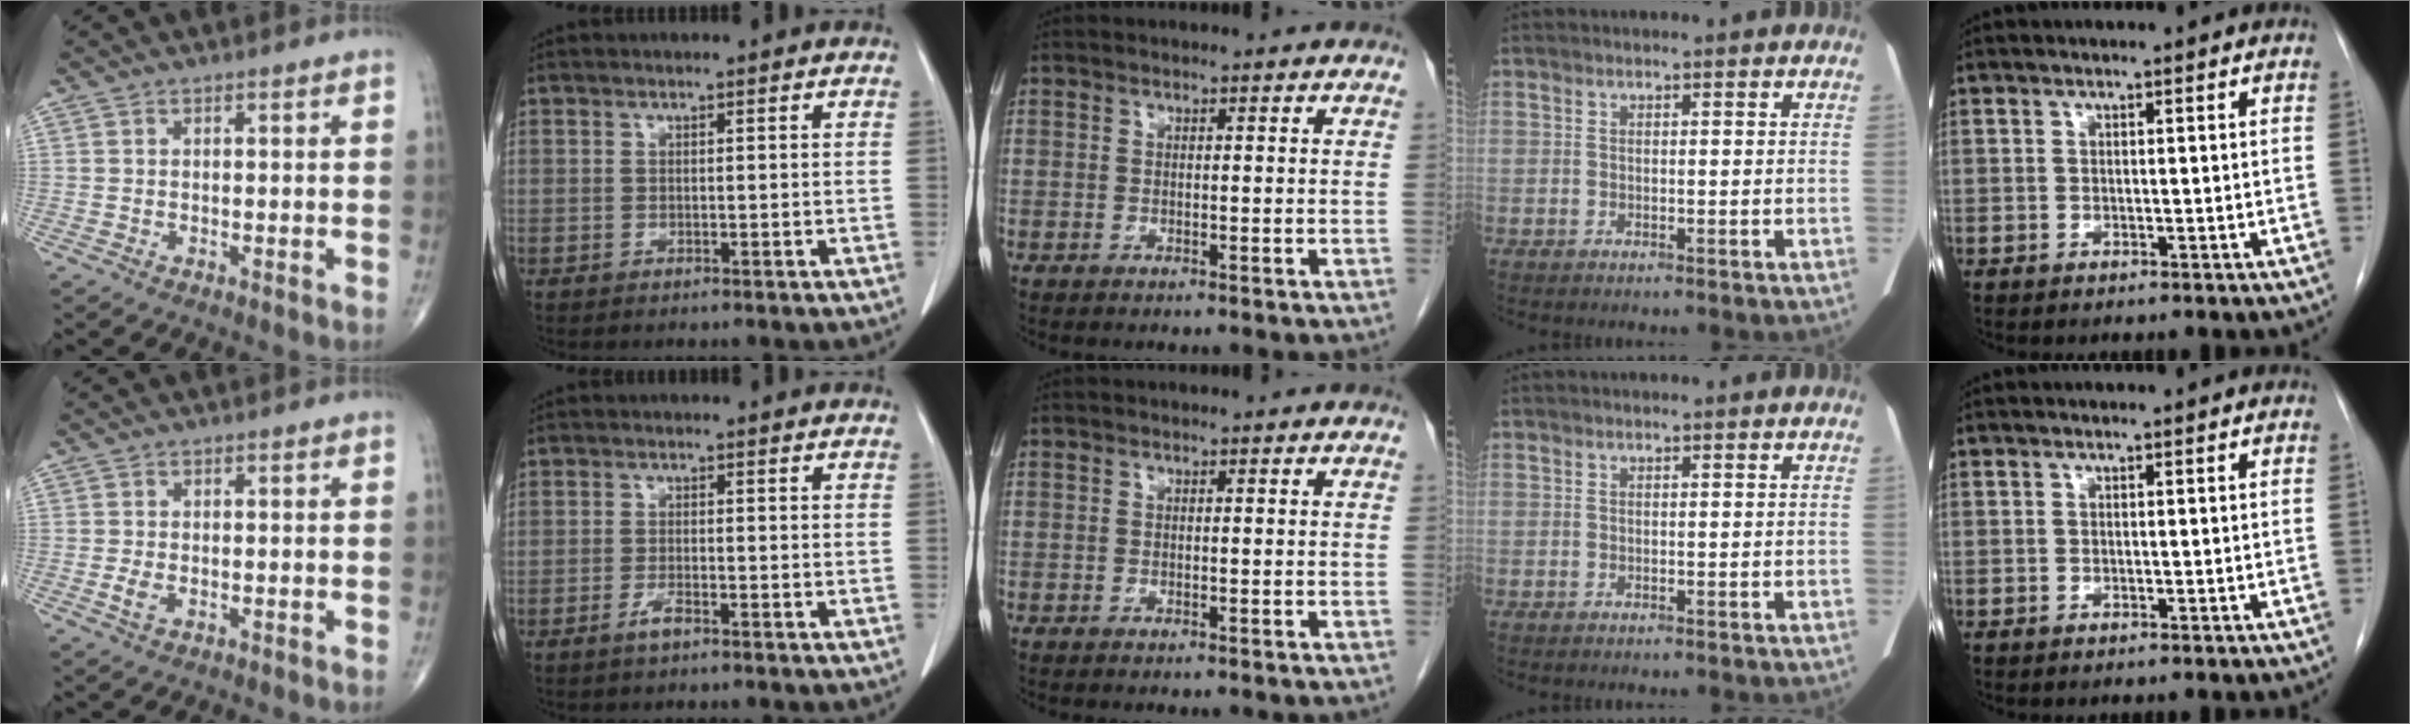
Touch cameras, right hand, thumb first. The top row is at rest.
{"thumb": {"total": 2.0, "force": [-0.3, 1.1, 1.6], "torque": [-0.036, -0.003, -0.008]}, "index": {"total": 2.0, "force": [-1.4, 0.3, 1.4], "torque": [-0.030, 0.000, -0.027]}}